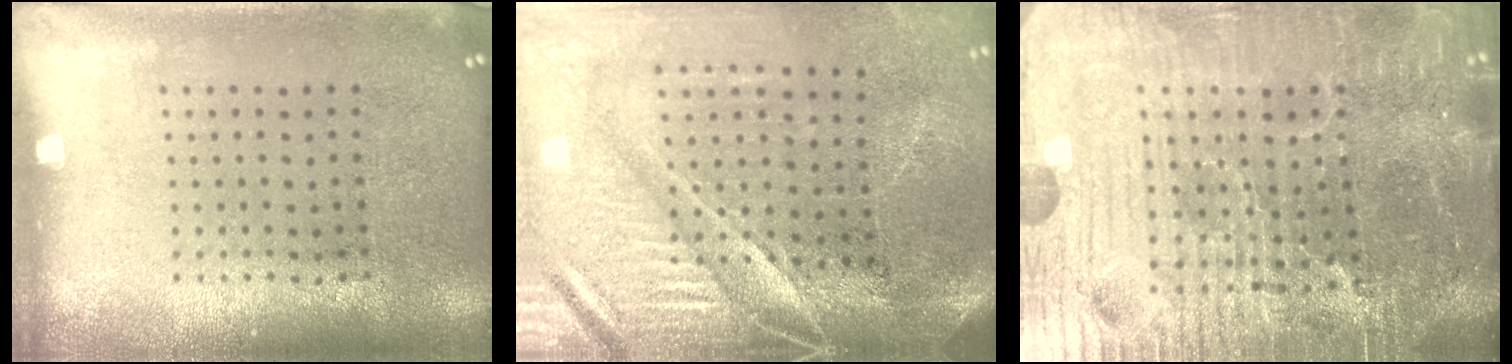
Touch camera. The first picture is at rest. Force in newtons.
{"total": 4.5, "press": 3.8, "slide": 2.3}
{"total": 7.4, "press": 6.6, "slide": 3.3}